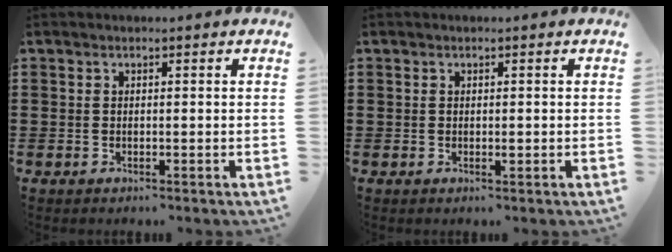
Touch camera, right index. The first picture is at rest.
{"total": 0.7, "force": [0.0, 0.4, 0.7], "torque": [-0.012, 0.001, 0.000]}